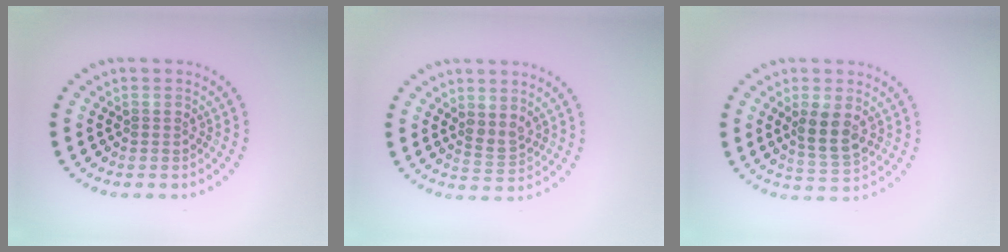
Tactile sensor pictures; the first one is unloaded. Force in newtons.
{"total": 1.6, "press": 1.4, "slide": 0.9}
{"total": 3.4, "press": 3.2, "slide": 1.0}